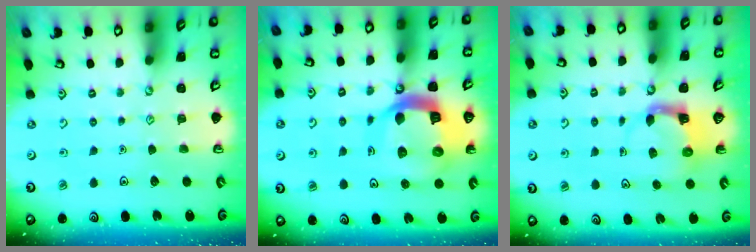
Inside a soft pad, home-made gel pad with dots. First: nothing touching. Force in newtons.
{"total": 18.0, "press": 17.9, "slide": 1.9}
{"total": 3.6, "press": 3.5, "slide": 0.6}